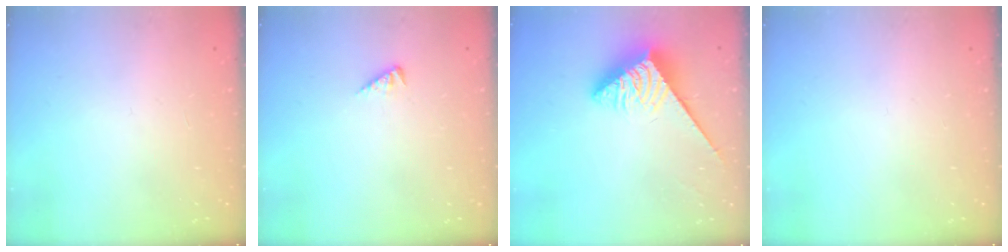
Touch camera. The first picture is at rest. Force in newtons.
{"total": 2.0, "press": 1.9, "slide": 0.3}
{"total": 3.7, "press": 3.7, "slide": 0.6}
{"total": 0.0}